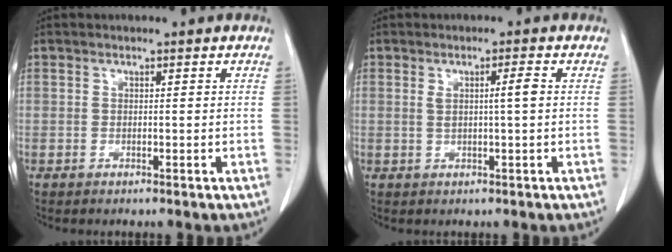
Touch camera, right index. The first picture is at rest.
{"total": 2.7, "force": [0.4, -0.2, 2.6], "torque": [-0.044, -0.001, 0.008]}